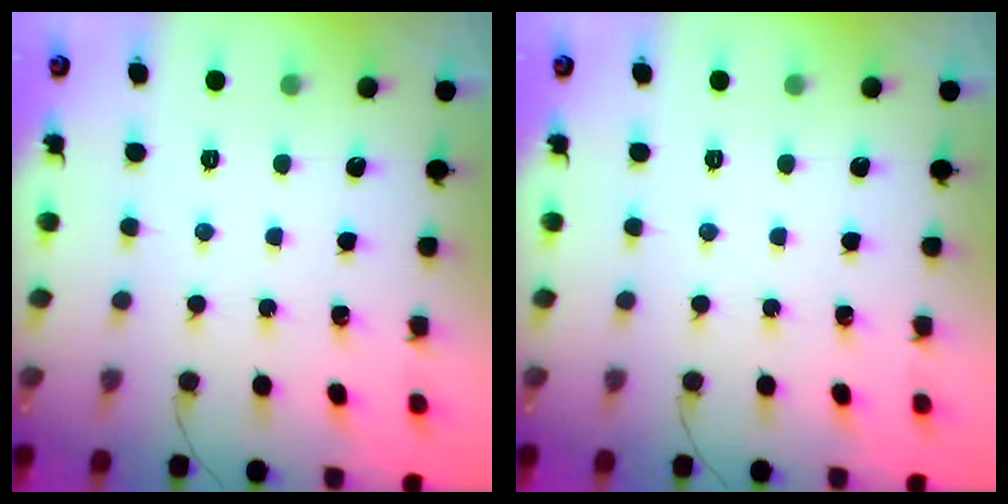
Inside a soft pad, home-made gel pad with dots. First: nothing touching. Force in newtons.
{"total": 0.0}